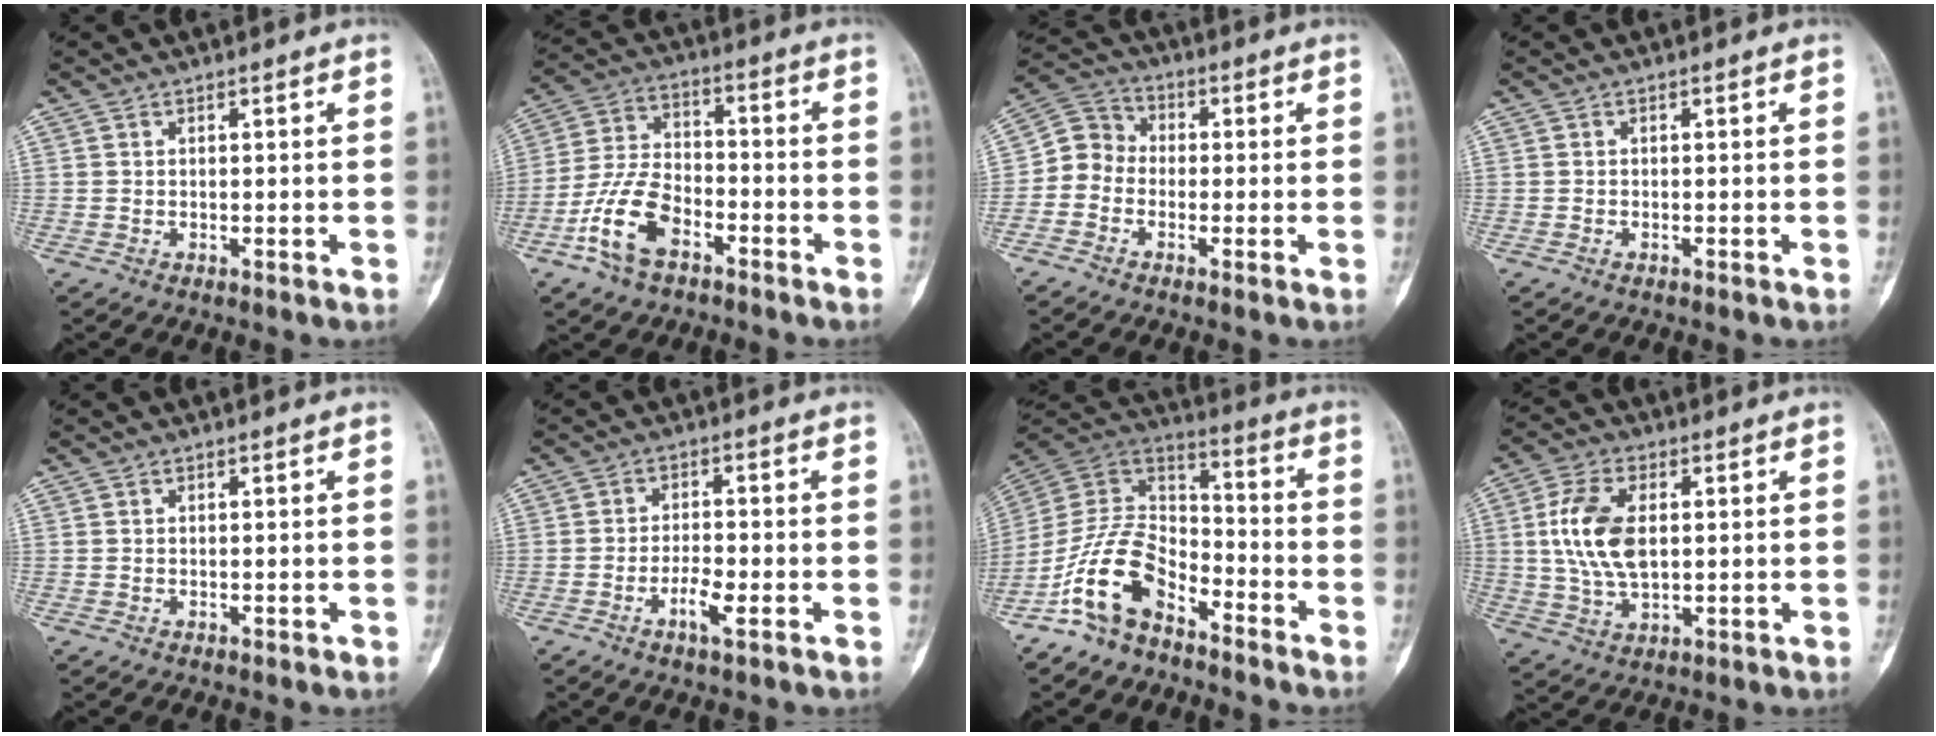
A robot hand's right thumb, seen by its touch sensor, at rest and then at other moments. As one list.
[{"total": 11.7, "force": [-5.9, 6.4, 7.8], "torque": [-0.160, 0.035, -0.115]}, {"total": 6.3, "force": [-1.4, 5.5, 2.8], "torque": [-0.033, 0.029, -0.046]}, {"total": 0.0}, {"total": 0.0}, {"total": 4.6, "force": [-2.0, 1.3, 3.9], "torque": [-0.078, 0.010, -0.039]}, {"total": 14.3, "force": [-8.9, 7.8, 8.1], "torque": [-0.146, 0.080, -0.179]}, {"total": 11.8, "force": [1.5, 6.6, 9.7], "torque": [-0.195, 0.001, 0.031]}]